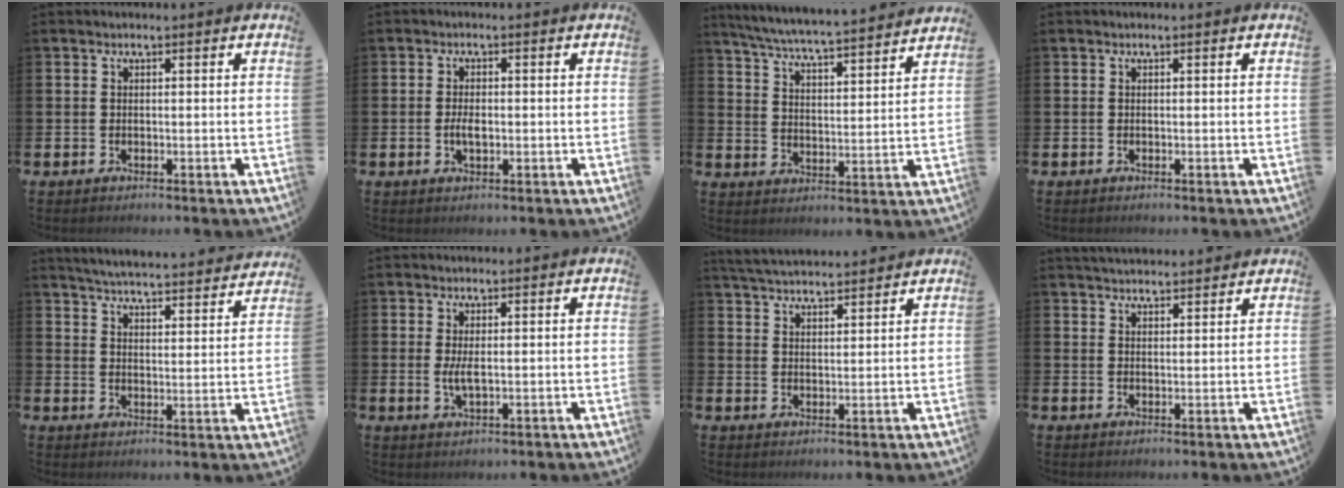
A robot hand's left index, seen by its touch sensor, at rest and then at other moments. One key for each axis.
{"total": 2.3, "fx": -0.3, "fy": 1.2, "fz": 1.9, "tx": -0.026, "ty": -0.003, "tz": -0.008}
{"total": 6.4, "fx": 6.2, "fy": -0.1, "fz": 1.6, "tx": -0.059, "ty": -0.049, "tz": 0.107}
{"total": 0.0}
{"total": 5.3, "fx": 5.2, "fy": 0.2, "fz": 0.6, "tx": -0.030, "ty": -0.044, "tz": 0.090}
{"total": 2.3, "fx": 0.2, "fy": 0.8, "fz": 2.1, "tx": -0.038, "ty": 0.000, "tz": 0.002}
{"total": 4.3, "fx": 4.3, "fy": 0.3, "fz": 0.3, "tx": -0.027, "ty": -0.019, "tz": 0.080}
{"total": 3.1, "fx": 3.1, "fy": 0.4, "fz": 0.2, "tx": -0.011, "ty": -0.013, "tz": 0.057}